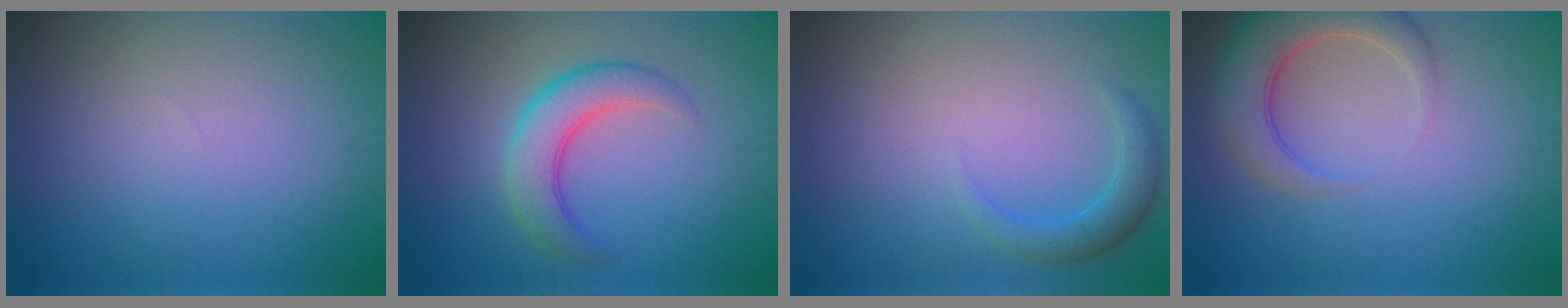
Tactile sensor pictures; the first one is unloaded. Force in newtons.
{"total": 4.4, "press": 4.4, "slide": 0.1}
{"total": 2.4, "press": 2.4, "slide": 0.1}
{"total": 5.7, "press": 5.6, "slide": 0.6}